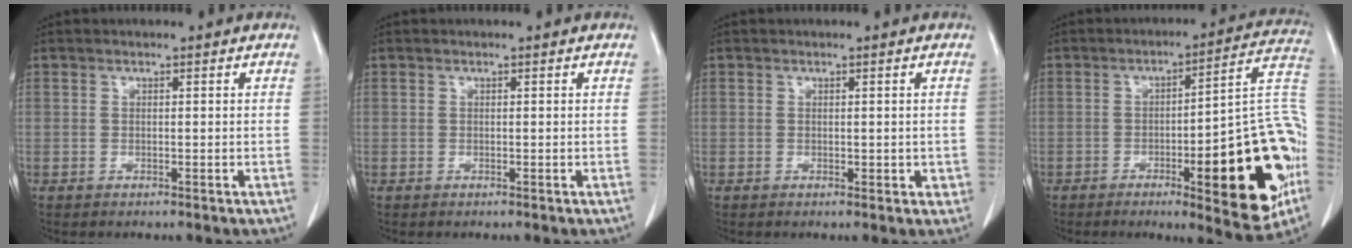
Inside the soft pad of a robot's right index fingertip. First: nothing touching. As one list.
[{"total": 0.0}, {"total": 1.7, "force": [0.1, 1.3, 1.1], "torque": [-0.009, 0.003, 0.005]}, {"total": 22.3, "force": [-6.2, 3.9, 21.1], "torque": [-0.202, 0.021, -0.070]}]